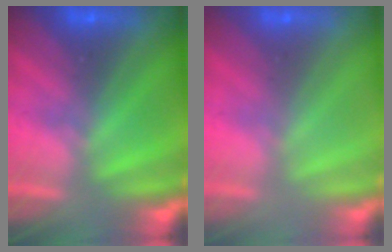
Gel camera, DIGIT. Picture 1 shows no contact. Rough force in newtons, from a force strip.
{"total": 3.3}